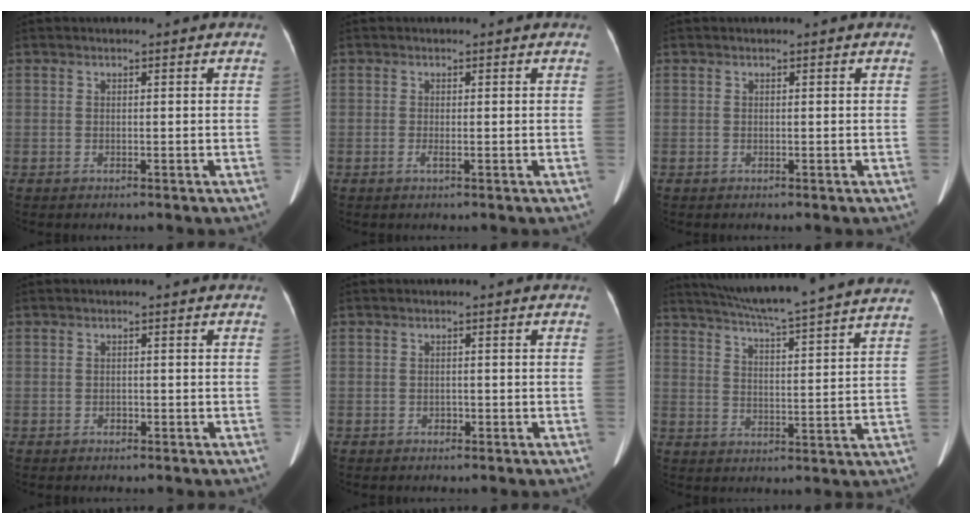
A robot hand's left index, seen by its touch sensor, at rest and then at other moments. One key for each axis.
{"total": 1.0, "fx": -0.2, "fy": 0.0, "fz": 1.0, "tx": -0.022, "ty": -0.002, "tz": -0.004}
{"total": 0.0}
{"total": 0.7, "fx": -0.5, "fy": 0.4, "fz": 0.2, "tx": -0.003, "ty": -0.001, "tz": -0.008}
{"total": 0.7, "fx": -0.5, "fy": 0.4, "fz": 0.2, "tx": -0.002, "ty": -0.001, "tz": -0.008}
{"total": 24.7, "fx": 22.3, "fy": -0.4, "fz": 10.5, "tx": -0.177, "ty": -0.028, "tz": 0.292}